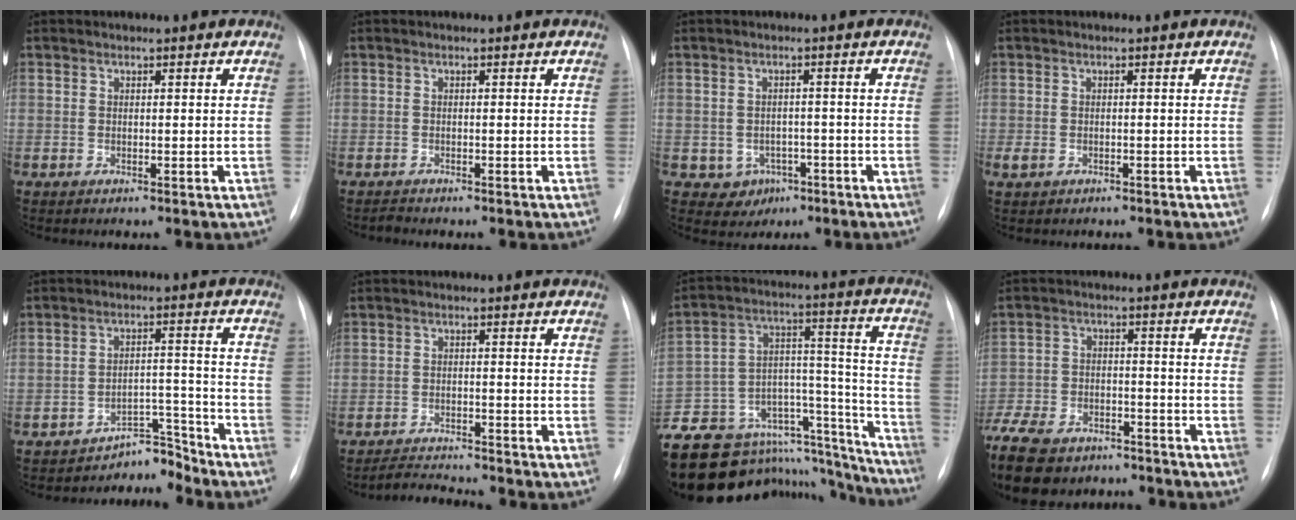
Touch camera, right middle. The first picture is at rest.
{"total": 0.6, "force": [-0.6, 0.0, 0.0], "torque": [-0.002, -0.004, -0.013]}
{"total": 4.2, "force": [-1.8, 3.7, 0.8], "torque": [-0.006, 0.011, -0.015]}
{"total": 1.8, "force": [-0.9, 1.1, 1.1], "torque": [-0.030, -0.001, -0.009]}
{"total": 5.0, "force": [-4.8, 0.9, -0.8], "torque": [0.020, 0.035, -0.070]}
{"total": 3.9, "force": [-3.9, -0.5, 0.1], "torque": [-0.007, -0.017, -0.065]}
{"total": 34.0, "force": [-28.2, 14.0, 12.8], "torque": [-0.233, 0.039, -0.406]}
{"total": 19.9, "force": [-14.7, 9.9, 9.1], "torque": [-0.254, -0.025, -0.226]}